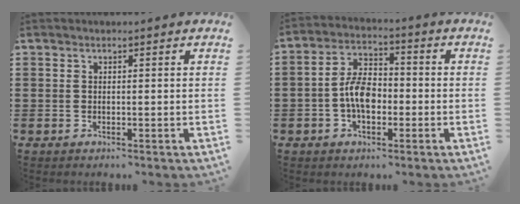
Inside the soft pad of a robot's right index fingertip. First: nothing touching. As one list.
[{"total": 6.4, "force": [-1.4, 3.7, 5.0], "torque": [-0.110, 0.008, -0.030]}]